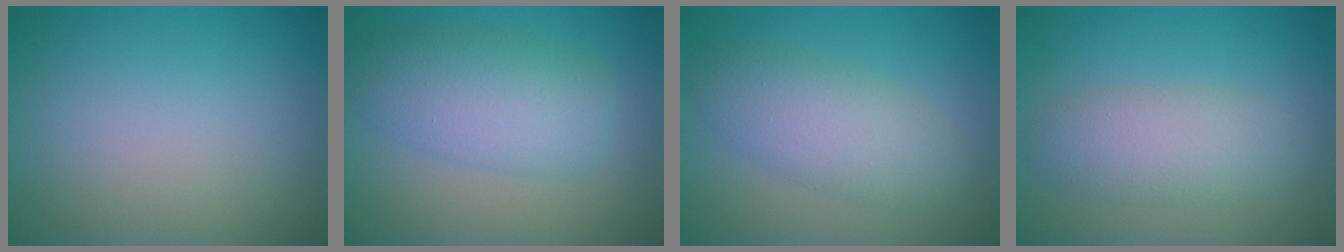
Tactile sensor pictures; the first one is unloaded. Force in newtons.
{"total": 5.7, "press": 5.7, "slide": 0.3}
{"total": 4.6, "press": 4.6, "slide": 0.2}
{"total": 4.0, "press": 4.0, "slide": 0.1}